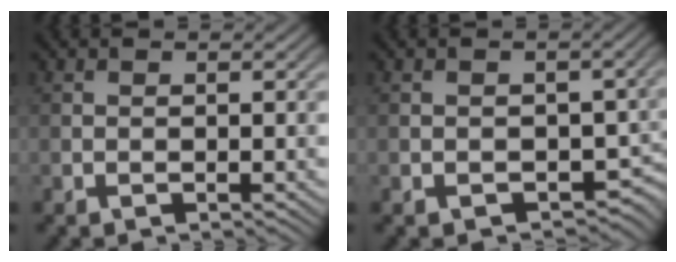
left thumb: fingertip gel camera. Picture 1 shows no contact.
{"total": 4.2, "force": [-0.9, 3.1, 2.7], "torque": [-0.039, -0.018, -0.013]}